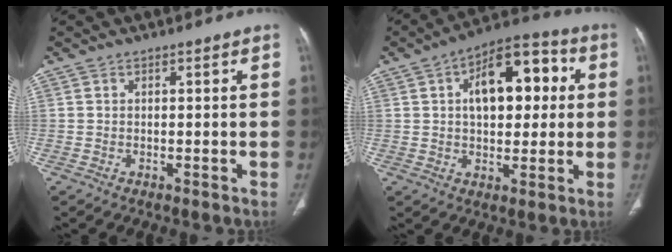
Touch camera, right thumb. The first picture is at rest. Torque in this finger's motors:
{"motor_torque": [-0.88, 1.33, 1.02, 0.73, 0.12]}